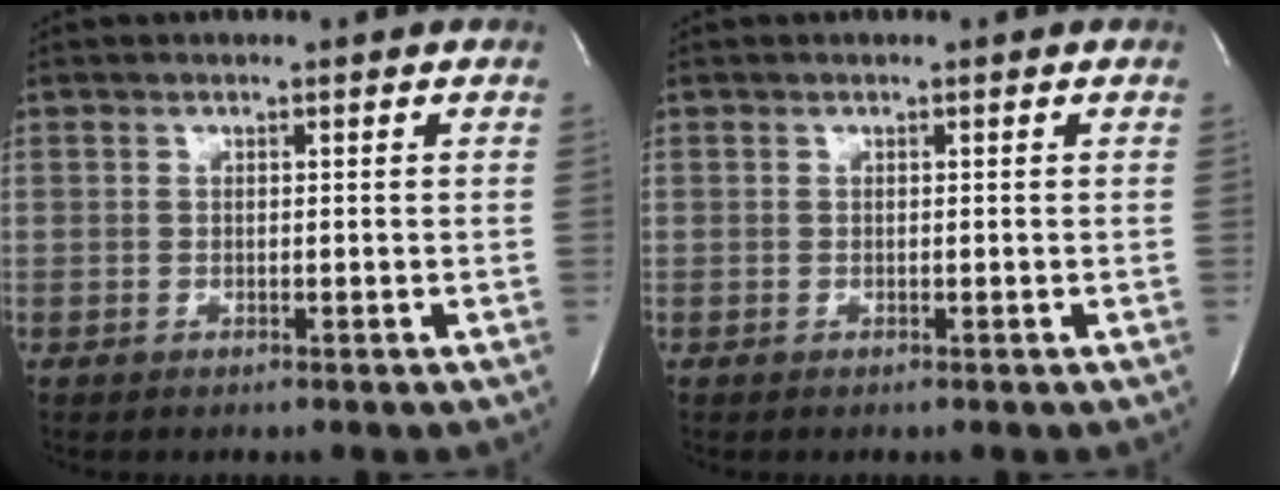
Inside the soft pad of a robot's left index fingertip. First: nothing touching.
{"total": 0.0}